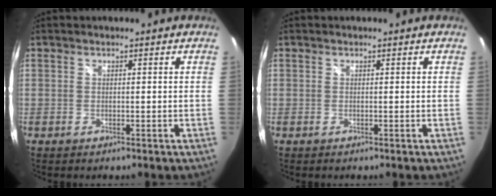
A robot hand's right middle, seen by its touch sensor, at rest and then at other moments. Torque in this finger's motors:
{"motor_torque": [-0.02, 0.02, 0.00, 0.00]}